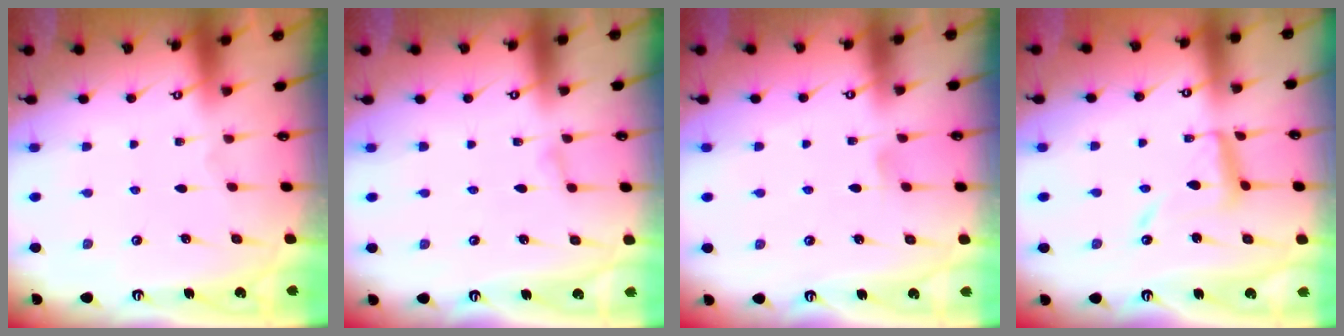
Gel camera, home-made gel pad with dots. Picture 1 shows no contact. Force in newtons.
{"total": 2.2, "press": 2.1, "slide": 0.3}
{"total": 3.1, "press": 3.1, "slide": 0.4}
{"total": 12.2, "press": 12.1, "slide": 1.2}